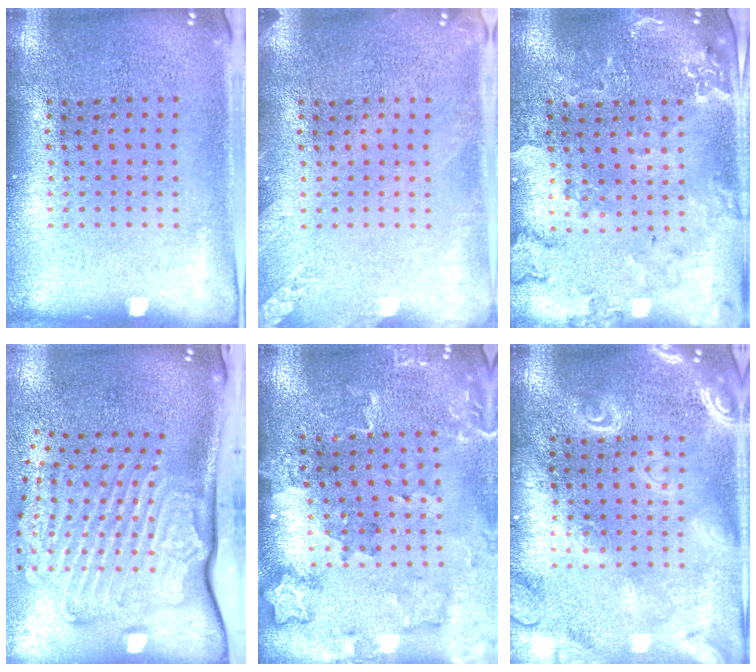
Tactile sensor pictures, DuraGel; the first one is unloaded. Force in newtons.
{"total": 1.6, "press": 1.6, "slide": 0.2}
{"total": 0.5, "press": 0.5, "slide": 0.2}
{"total": 3.6, "press": 2.4, "slide": 2.6}
{"total": 1.8, "press": 1.8, "slide": 0.0}
{"total": 3.8, "press": 3.7, "slide": 0.5}